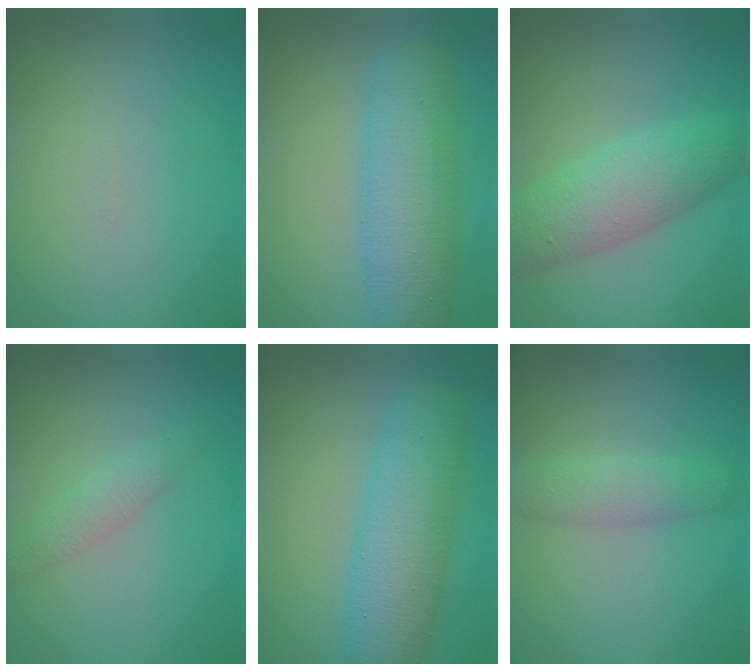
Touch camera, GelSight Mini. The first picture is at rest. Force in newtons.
{"total": 8.0, "press": 8.0, "slide": 0.1}
{"total": 6.3, "press": 6.2, "slide": 0.1}
{"total": 1.7, "press": 1.7, "slide": 0.1}
{"total": 7.6, "press": 7.6, "slide": 0.2}
{"total": 2.4, "press": 2.4, "slide": 0.1}